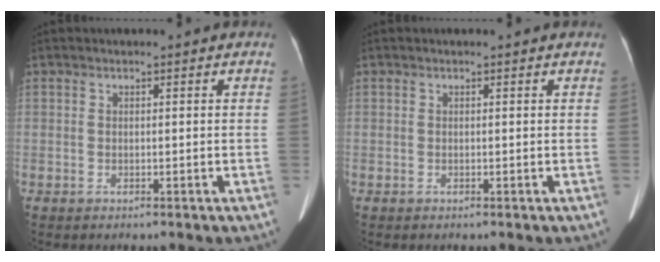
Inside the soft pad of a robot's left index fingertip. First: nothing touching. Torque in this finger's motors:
{"motor_torque": [0.16, 0.08, 0.03, 0.02]}